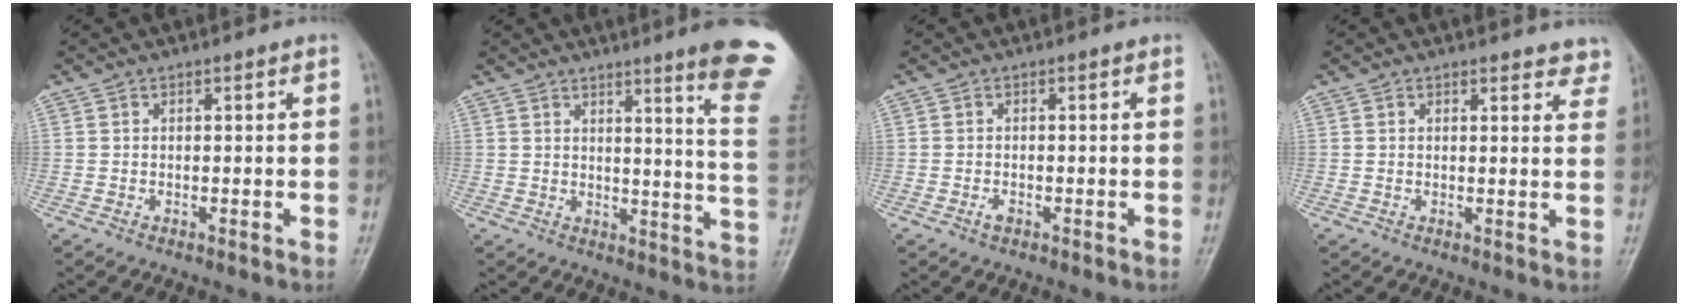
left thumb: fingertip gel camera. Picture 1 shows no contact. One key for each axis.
{"total": 14.8, "fx": 9.9, "fy": 0.1, "fz": 11.0, "tx": -0.116, "ty": -0.075, "tz": 0.107}
{"total": 1.2, "fx": -0.6, "fy": 0.6, "fz": 0.8, "tx": -0.013, "ty": 0.002, "tz": -0.012}
{"total": 4.5, "fx": 4.2, "fy": 1.6, "fz": 0.8, "tx": 0.024, "ty": -0.021, "tz": 0.028}